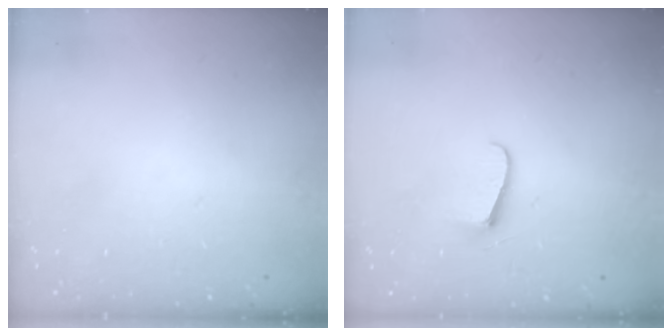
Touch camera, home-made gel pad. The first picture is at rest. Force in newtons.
{"total": 5.9, "press": 5.9, "slide": 0.6}